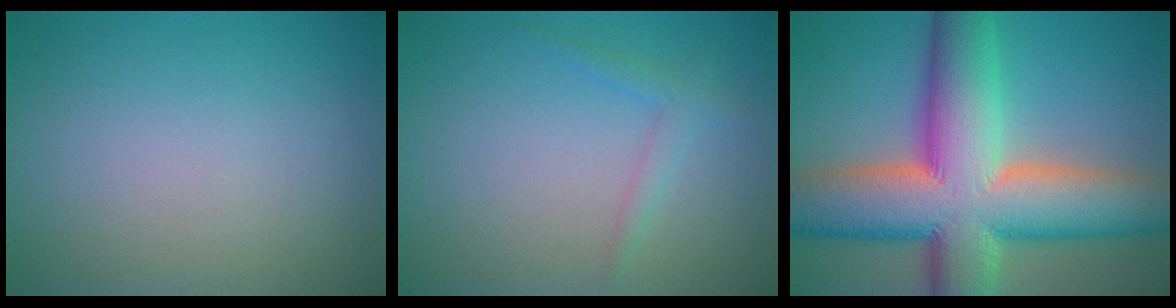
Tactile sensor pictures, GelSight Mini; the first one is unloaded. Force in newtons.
{"total": 1.5, "press": 1.5, "slide": 0.1}
{"total": 16.5, "press": 16.5, "slide": 0.9}